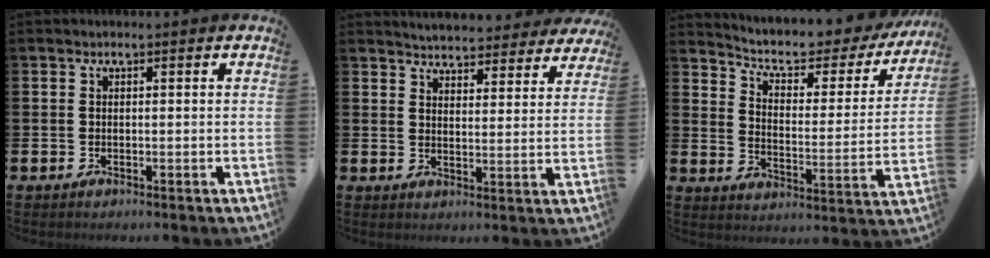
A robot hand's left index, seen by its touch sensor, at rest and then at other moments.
{"total": 4.7, "force": [4.6, 0.8, -0.1], "torque": [-0.012, -0.035, 0.079]}
{"total": 6.4, "force": [5.6, 2.1, 2.4], "torque": [-0.073, -0.041, 0.088]}